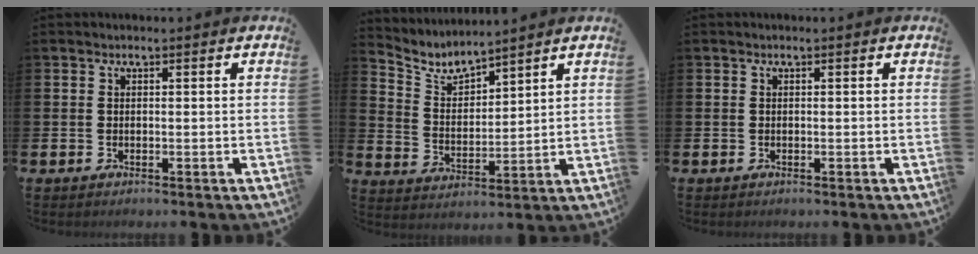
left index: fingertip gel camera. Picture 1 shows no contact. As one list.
[{"total": 4.6, "force": [4.4, 1.0, 0.8], "torque": [-0.037, -0.033, 0.075]}, {"total": 0.0}]